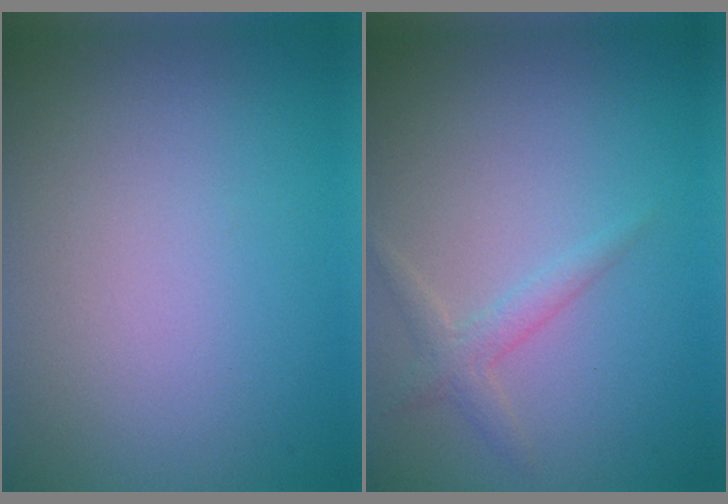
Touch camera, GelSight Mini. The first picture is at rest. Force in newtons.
{"total": 1.6, "press": 1.6, "slide": 0.0}